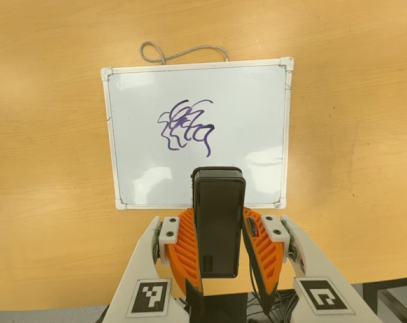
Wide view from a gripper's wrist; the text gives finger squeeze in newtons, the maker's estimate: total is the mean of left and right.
{"total": 4.3, "left": 2.8, "right": 5.8}